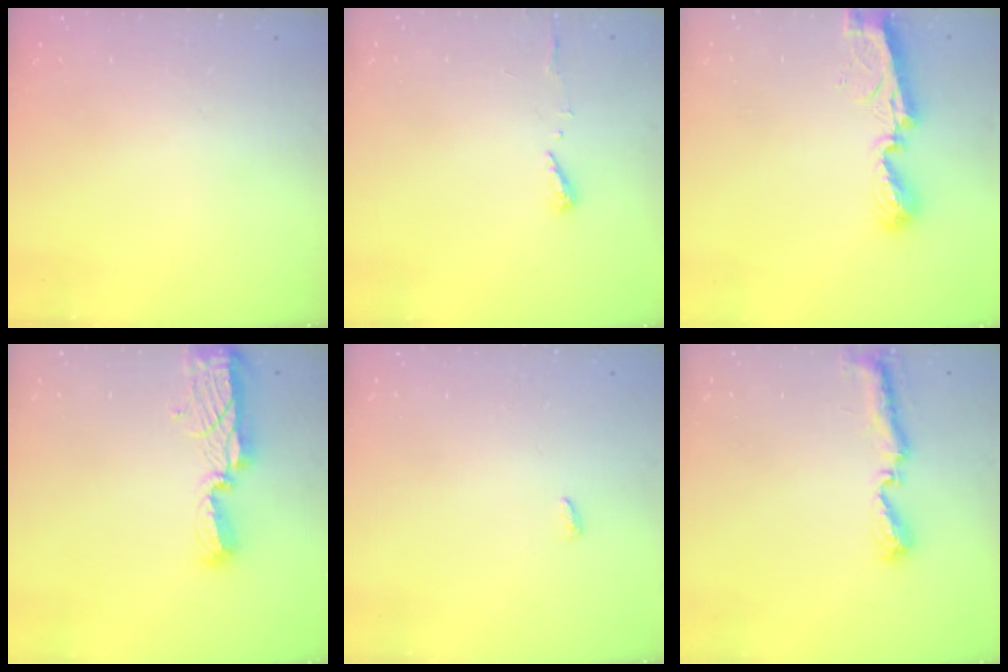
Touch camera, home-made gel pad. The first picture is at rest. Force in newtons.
{"total": 6.3, "press": 6.3, "slide": 0.5}
{"total": 9.2, "press": 9.2, "slide": 0.6}
{"total": 8.3, "press": 8.3, "slide": 0.8}
{"total": 2.4, "press": 2.4, "slide": 0.2}
{"total": 8.1, "press": 8.1, "slide": 0.5}